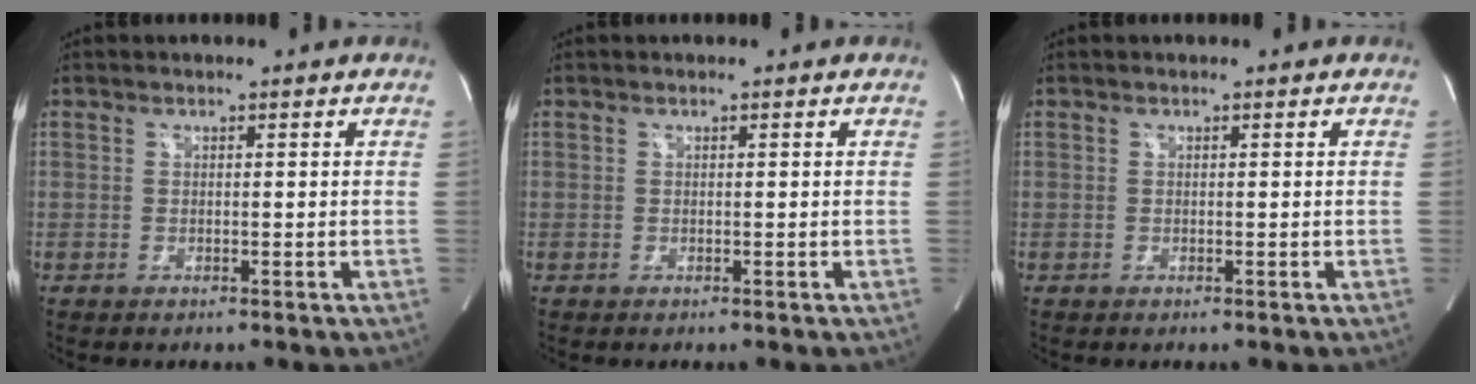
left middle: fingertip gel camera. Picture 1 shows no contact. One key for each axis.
{"total": 0.0}
{"total": 0.0}